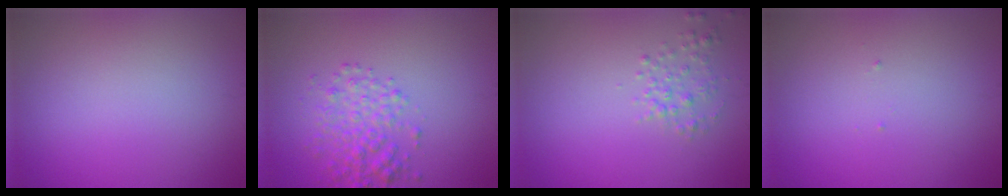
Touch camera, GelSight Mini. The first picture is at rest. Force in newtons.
{"total": 3.3, "press": 3.3, "slide": 0.1}
{"total": 1.6, "press": 1.6, "slide": 0.1}
{"total": 0.0}